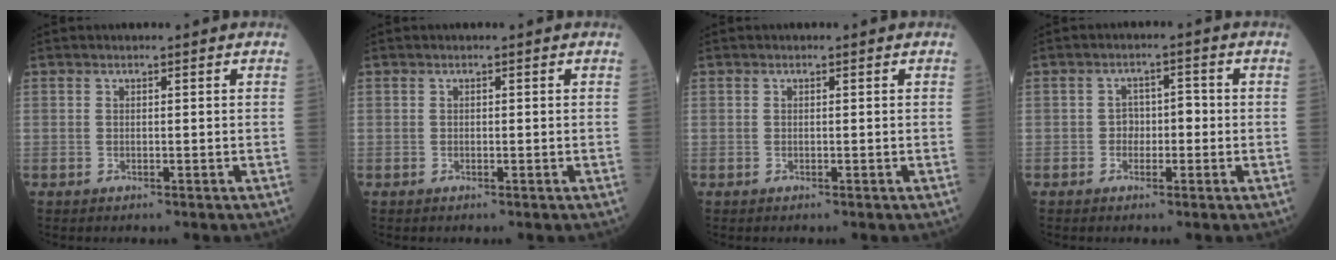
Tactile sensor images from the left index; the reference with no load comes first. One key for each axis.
{"total": 0.0}
{"total": 0.0}
{"total": 3.0, "fx": -0.6, "fy": 1.9, "fz": 2.2, "tx": -0.028, "ty": 0.016, "tz": -0.012}